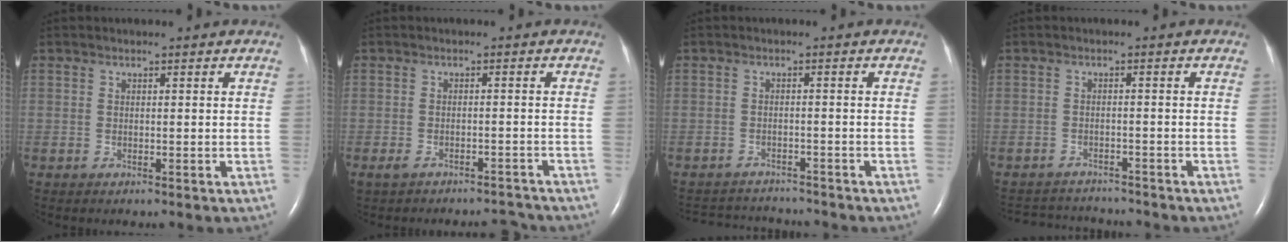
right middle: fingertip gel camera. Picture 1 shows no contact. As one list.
[{"total": 4.5, "force": [-4.0, 1.5, 1.2], "torque": [-0.019, 0.007, -0.057]}, {"total": 6.9, "force": [-6.9, 0.7, 0.6], "torque": [-0.013, 0.004, -0.099]}, {"total": 7.0, "force": [-6.9, 0.8, 0.7], "torque": [-0.015, 0.004, -0.101]}]